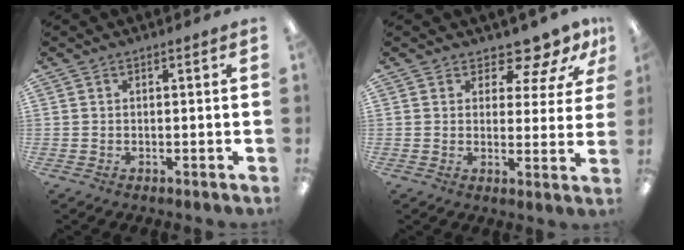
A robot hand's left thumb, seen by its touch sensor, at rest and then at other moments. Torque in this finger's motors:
{"motor_torque": [0.12, 0.10, -0.09, -0.30, 0.02]}